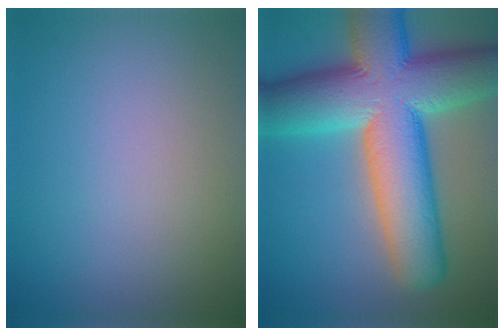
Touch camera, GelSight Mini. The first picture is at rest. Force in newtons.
{"total": 15.9, "press": 15.9, "slide": 0.7}